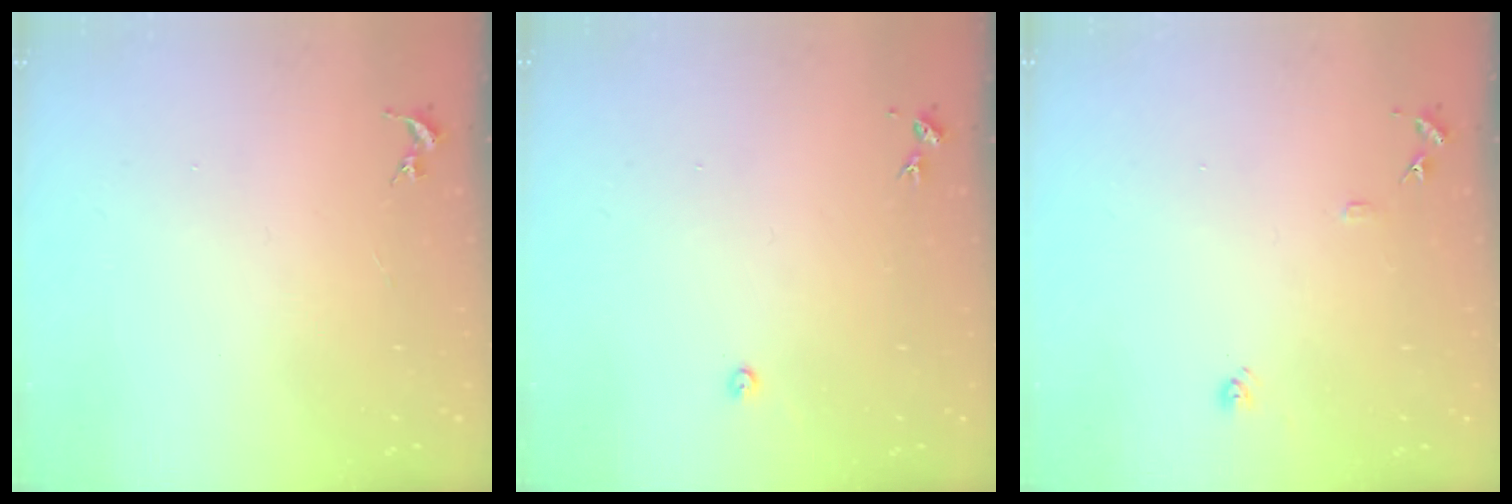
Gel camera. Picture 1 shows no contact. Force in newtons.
{"total": 2.4, "press": 2.4, "slide": 0.3}
{"total": 8.3, "press": 8.3, "slide": 0.7}